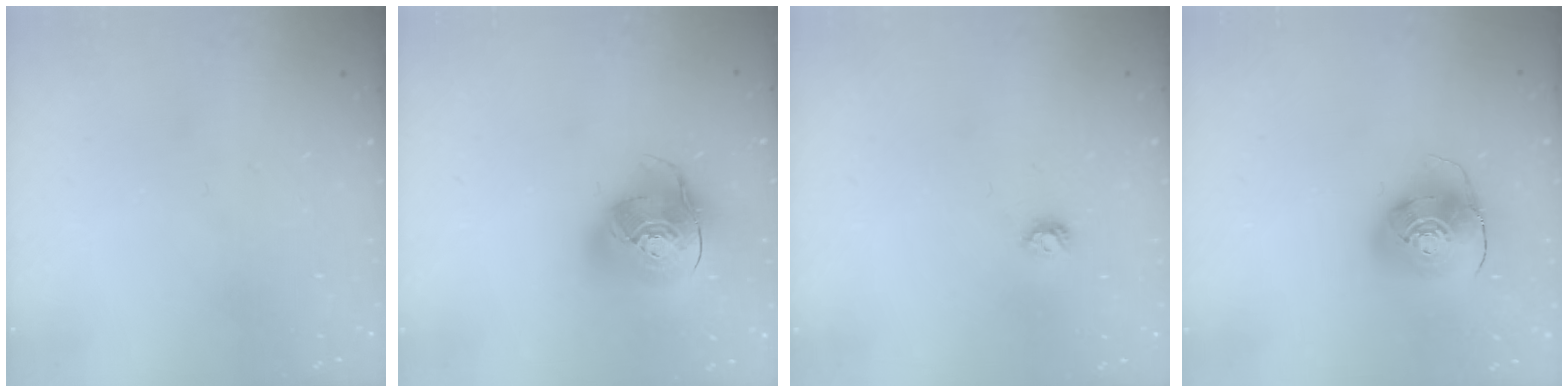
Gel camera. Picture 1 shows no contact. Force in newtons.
{"total": 14.8, "press": 14.6, "slide": 2.1}
{"total": 4.4, "press": 4.4, "slide": 0.7}
{"total": 9.3, "press": 9.2, "slide": 1.2}